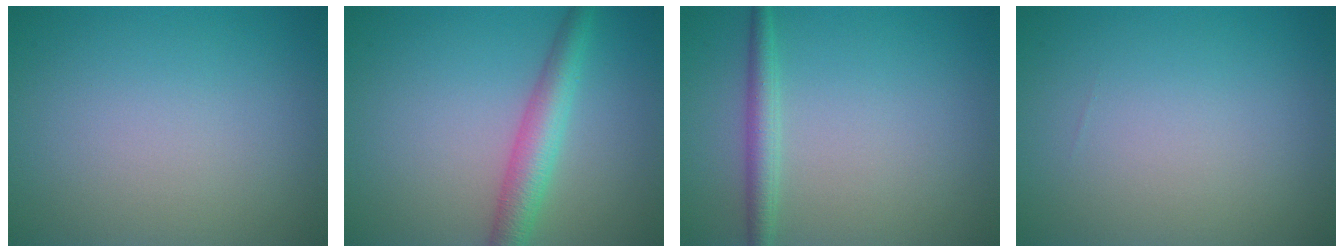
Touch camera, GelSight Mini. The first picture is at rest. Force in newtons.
{"total": 3.9, "press": 3.9, "slide": 0.1}
{"total": 2.1, "press": 2.1, "slide": 0.0}
{"total": 0.0}